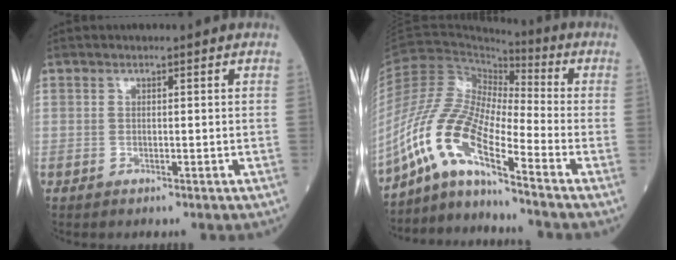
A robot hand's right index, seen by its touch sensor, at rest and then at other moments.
{"total": 11.7, "force": [-7.7, 1.3, 8.7], "torque": [-0.201, 0.002, -0.150]}